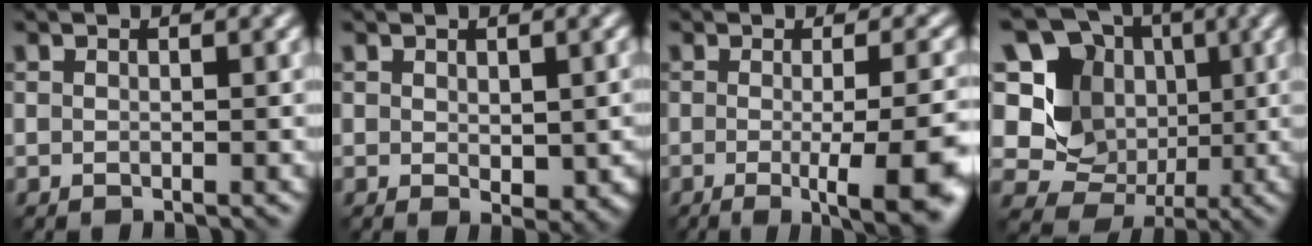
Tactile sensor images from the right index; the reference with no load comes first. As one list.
[{"total": 3.2, "force": [-0.3, 1.7, 2.6], "torque": [-0.039, -0.012, 0.003]}, {"total": 9.6, "force": [-2.3, 2.7, 8.9], "torque": [-0.086, -0.017, -0.024]}, {"total": 14.3, "force": [2.8, 12.7, 6.0], "torque": [-0.156, 0.029, 0.038]}]